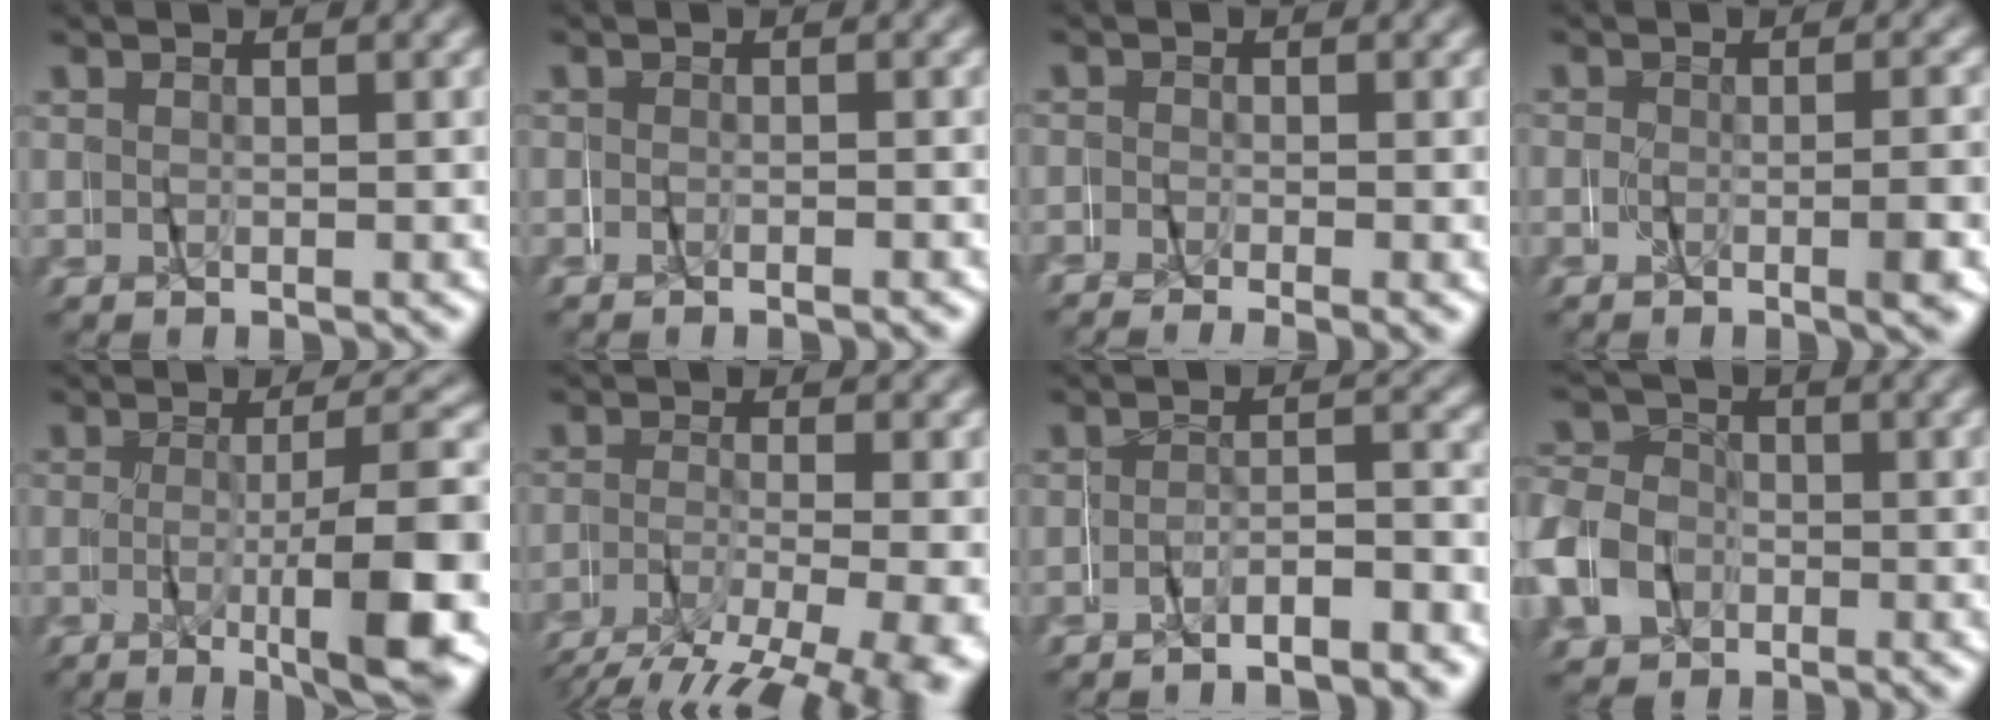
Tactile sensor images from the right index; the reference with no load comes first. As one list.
[{"total": 1.1, "force": [-1.0, -0.5, -0.1], "torque": [0.000, 0.003, -0.021]}, {"total": 2.0, "force": [-2.0, -0.1, 0.4], "torque": [-0.007, -0.002, -0.037]}, {"total": 2.0, "force": [-1.3, -1.0, 1.2], "torque": [-0.007, 0.006, -0.023]}, {"total": 9.0, "force": [-3.0, 1.1, 8.4], "torque": [-0.095, 0.005, -0.047]}, {"total": 6.5, "force": [-3.3, 2.5, 5.0], "torque": [-0.077, -0.018, -0.047]}, {"total": 4.4, "force": [-4.4, 0.3, 0.8], "torque": [0.002, 0.008, -0.083]}, {"total": 7.7, "force": [-1.3, 7.2, 2.3], "torque": [-0.065, -0.009, -0.030]}]